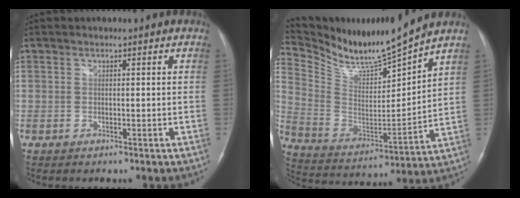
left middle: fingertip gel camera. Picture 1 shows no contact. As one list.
[{"total": 13.9, "force": [13.1, -1.0, 4.4], "torque": [-0.099, -0.035, 0.250]}]